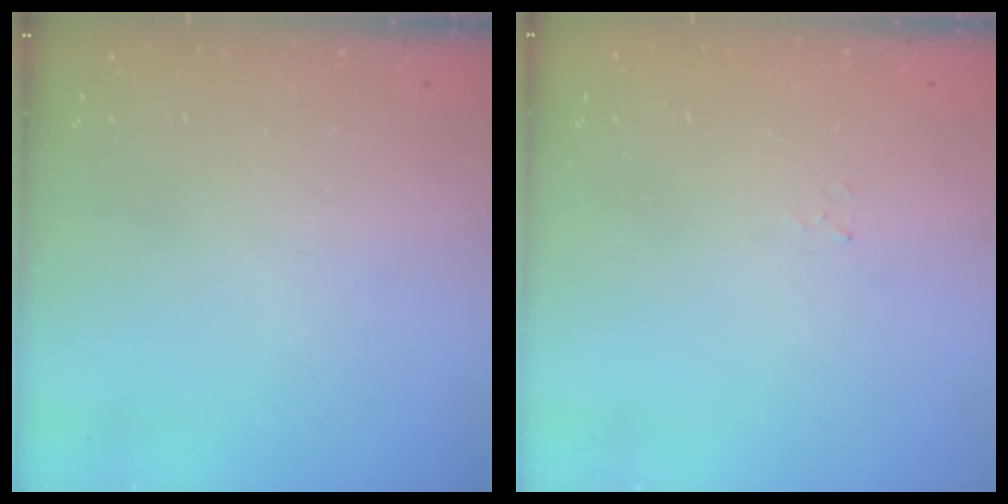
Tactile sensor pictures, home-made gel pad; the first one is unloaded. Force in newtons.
{"total": 1.5, "press": 1.5, "slide": 0.2}